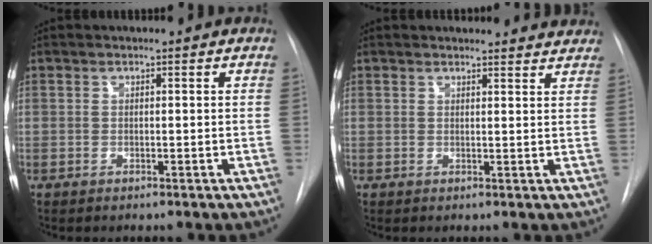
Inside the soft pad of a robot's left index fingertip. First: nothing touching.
{"total": 8.7, "force": [8.5, 1.5, 1.3], "torque": [0.003, 0.000, 0.076]}